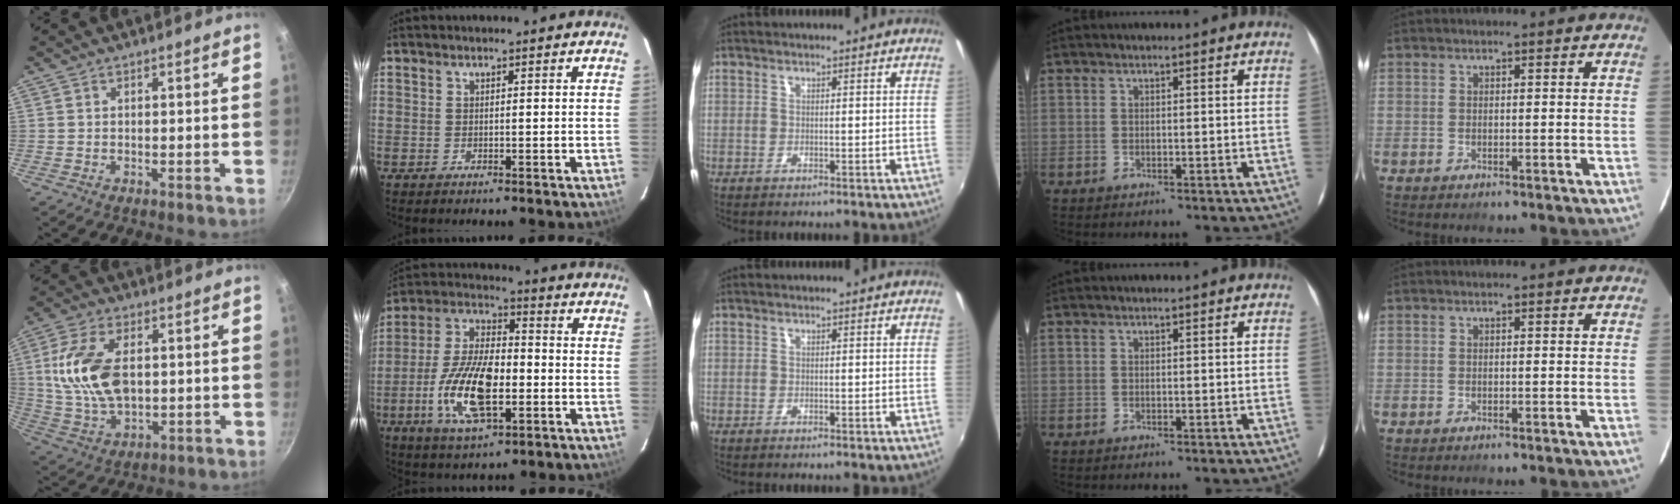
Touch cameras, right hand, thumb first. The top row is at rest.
{"thumb": {"total": 14.7, "force": [1.8, 8.6, 11.8], "torque": [-0.215, -0.004, 0.038]}, "index": {"total": 16.4, "force": [-4.6, 7.0, 14.1], "torque": [-0.295, -0.006, -0.086]}}